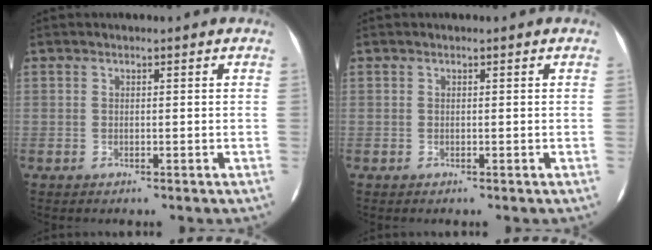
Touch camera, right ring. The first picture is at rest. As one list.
[{"total": 0.0}]